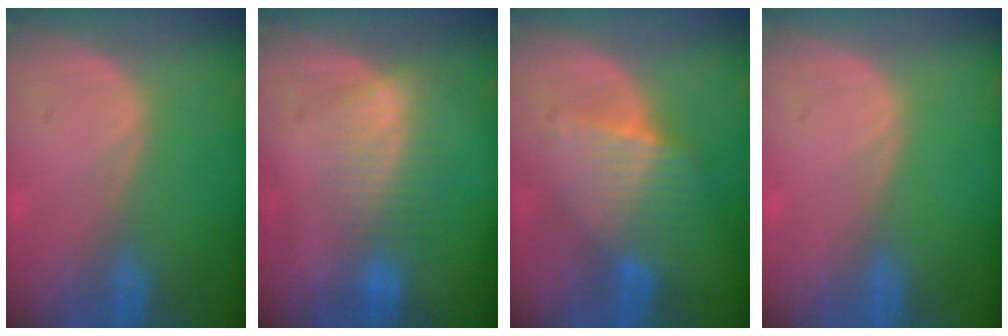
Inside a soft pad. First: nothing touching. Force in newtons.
{"total": 7.2, "press": 6.1, "slide": 3.8}
{"total": 6.8, "press": 6.0, "slide": 3.3}
{"total": 0.0}